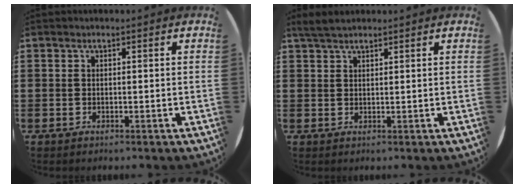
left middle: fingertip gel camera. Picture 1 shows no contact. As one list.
[{"total": 2.6, "force": [2.2, 0.6, 1.1], "torque": [-0.026, 0.007, 0.042]}]